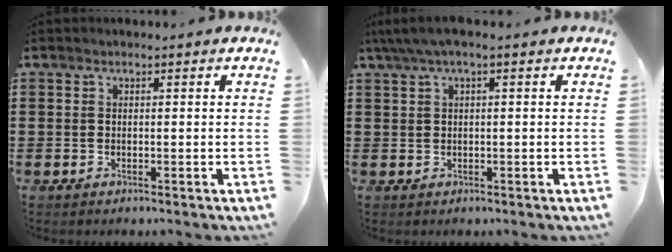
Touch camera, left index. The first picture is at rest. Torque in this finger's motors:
{"motor_torque": [1.11, -1.03, 0.52, 0.13]}